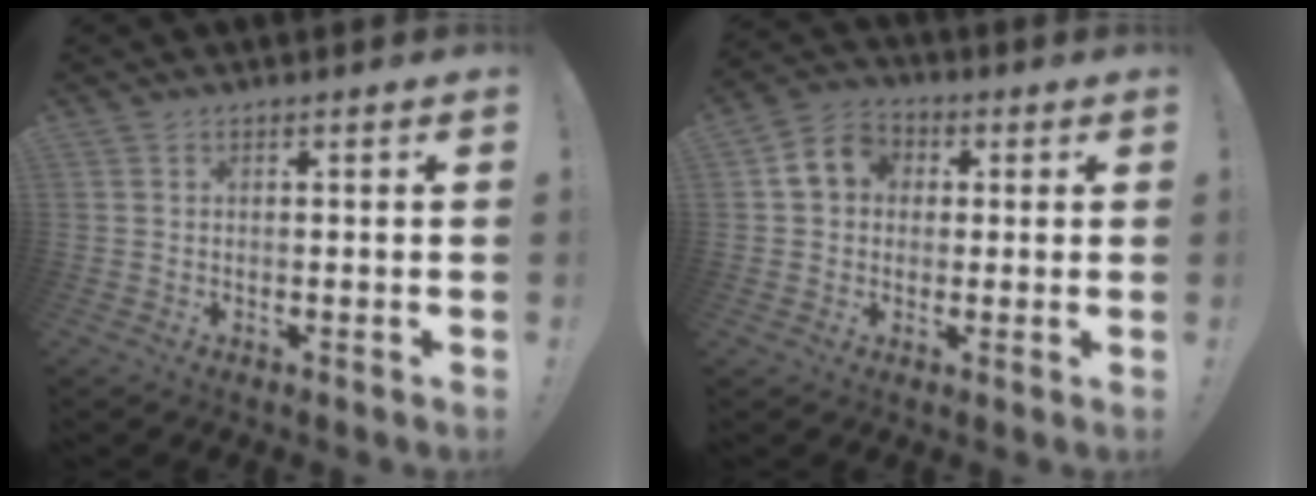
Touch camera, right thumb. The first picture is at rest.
{"total": 8.4, "force": [1.5, 7.3, 3.8], "torque": [-0.055, 0.012, 0.034]}